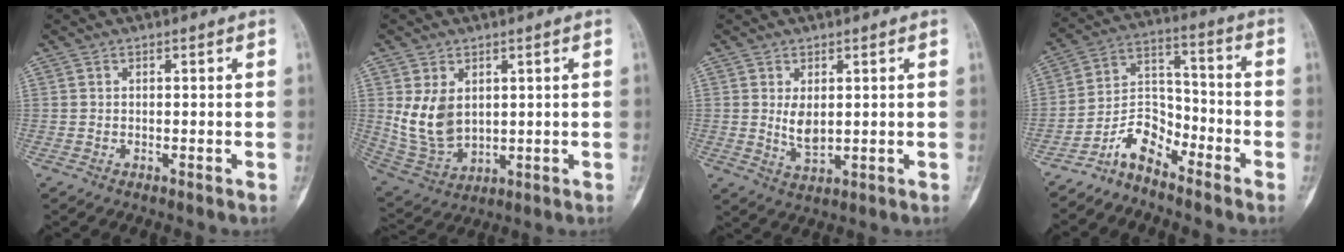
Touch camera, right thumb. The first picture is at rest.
{"total": 9.9, "force": [2.1, 6.7, 6.9], "torque": [-0.118, -0.017, 0.064]}
{"total": 4.3, "force": [0.8, 2.3, 3.6], "torque": [-0.056, -0.014, 0.024]}
{"total": 8.2, "force": [-6.5, 3.9, 3.0], "torque": [-0.043, 0.077, -0.134]}